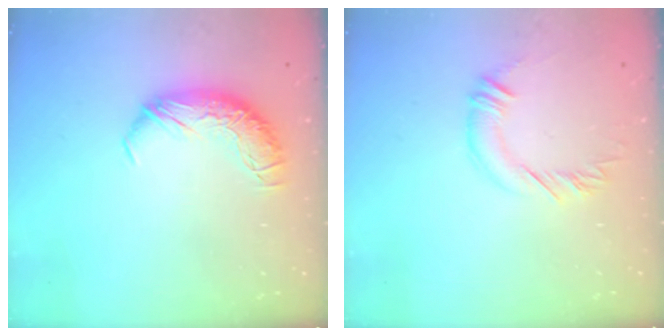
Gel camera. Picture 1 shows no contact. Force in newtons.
{"total": 2.8, "press": 2.8, "slide": 0.2}